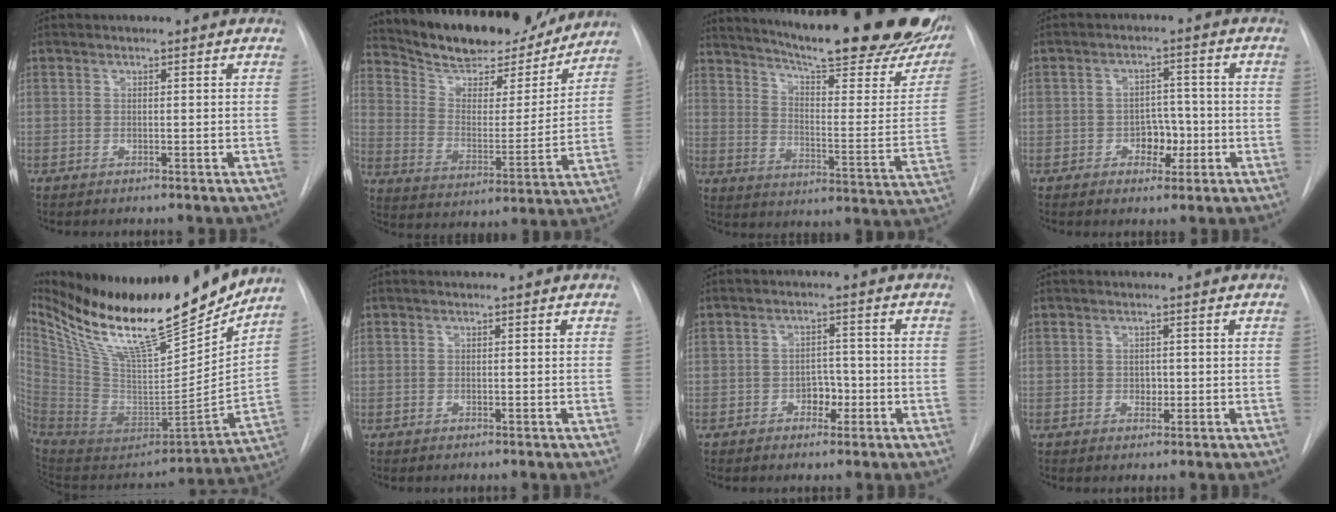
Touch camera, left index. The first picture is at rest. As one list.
[{"total": 20.4, "force": [18.5, 5.4, 6.7], "torque": [-0.110, -0.009, 0.281]}, {"total": 32.7, "force": [25.7, 5.4, 19.5], "torque": [-0.253, -0.065, 0.332]}, {"total": 4.4, "force": [-1.5, 3.0, 2.9], "torque": [-0.034, 0.009, -0.020]}, {"total": 28.6, "force": [23.0, 4.8, 16.3], "torque": [-0.282, -0.042, 0.378]}, {"total": 0.0}, {"total": 3.0, "force": [-1.3, 2.0, 1.8], "torque": [-0.017, 0.008, -0.018]}, {"total": 1.2, "force": [0.0, 1.0, 0.7], "torque": [-0.009, 0.000, 0.001]}]